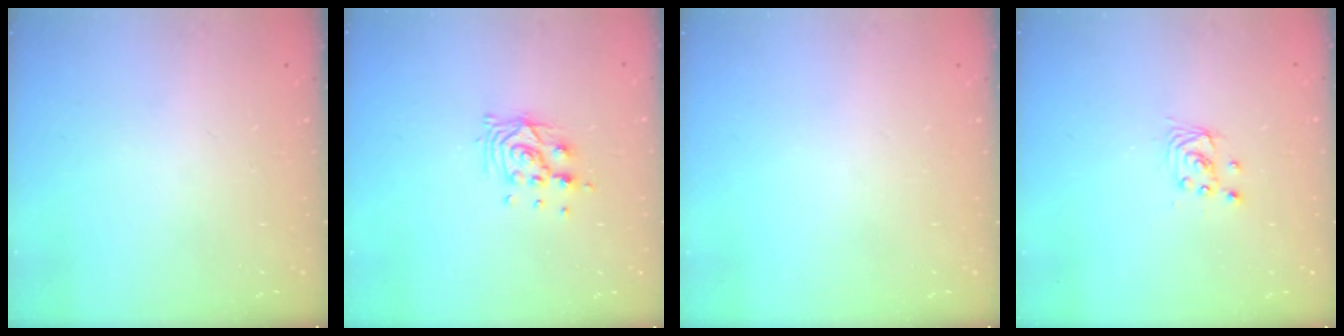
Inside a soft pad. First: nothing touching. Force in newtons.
{"total": 9.3, "press": 9.3, "slide": 0.6}
{"total": 0.0}
{"total": 2.8, "press": 2.8, "slide": 0.1}